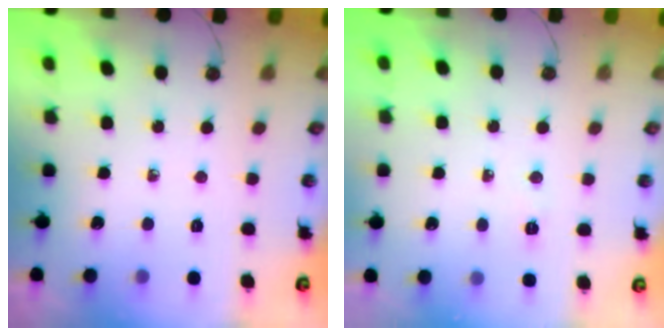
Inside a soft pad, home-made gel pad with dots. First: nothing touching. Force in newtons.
{"total": 4.0, "press": 4.0, "slide": 0.7}